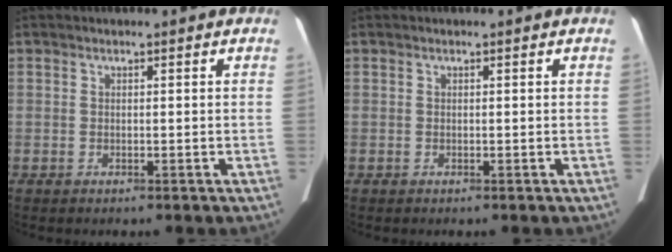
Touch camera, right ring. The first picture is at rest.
{"total": 0.0}